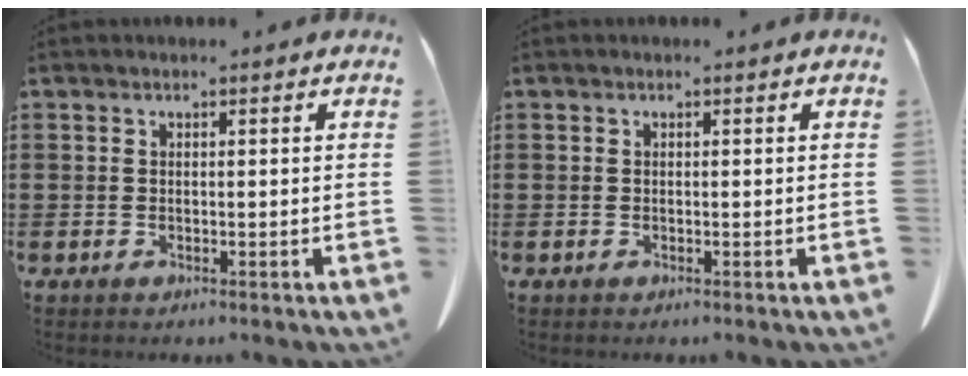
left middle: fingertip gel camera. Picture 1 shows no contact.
{"total": 0.0}